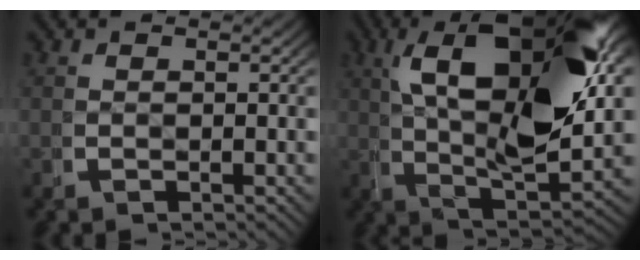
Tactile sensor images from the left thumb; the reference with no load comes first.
{"total": 20.2, "force": [3.4, 9.2, 17.6], "torque": [-0.280, -0.014, 0.062]}